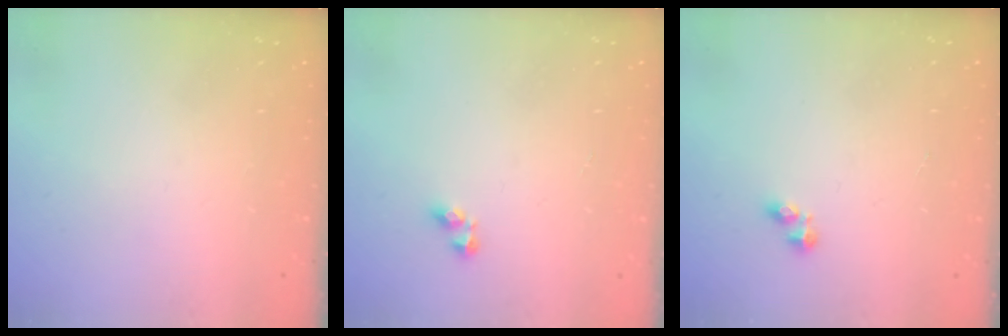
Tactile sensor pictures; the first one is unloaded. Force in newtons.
{"total": 3.7, "press": 3.7, "slide": 0.4}
{"total": 2.1, "press": 2.0, "slide": 0.4}